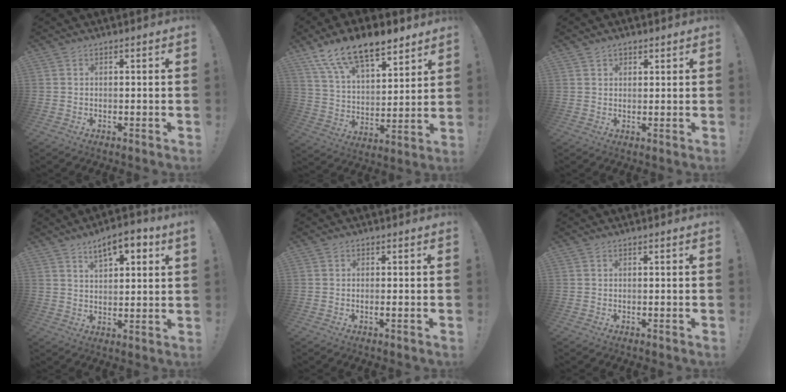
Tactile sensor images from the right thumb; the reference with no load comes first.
{"total": 15.7, "force": [11.7, 6.6, 8.3], "torque": [-0.157, -0.077, 0.214]}
{"total": 2.0, "force": [1.4, 1.4, 0.6], "torque": [-0.003, -0.006, 0.025]}
{"total": 8.0, "force": [4.9, 2.9, 5.6], "torque": [-0.076, -0.017, 0.080]}
{"total": 0.9, "force": [-0.4, 0.0, 0.8], "torque": [-0.013, -0.001, -0.008]}
{"total": 0.0}